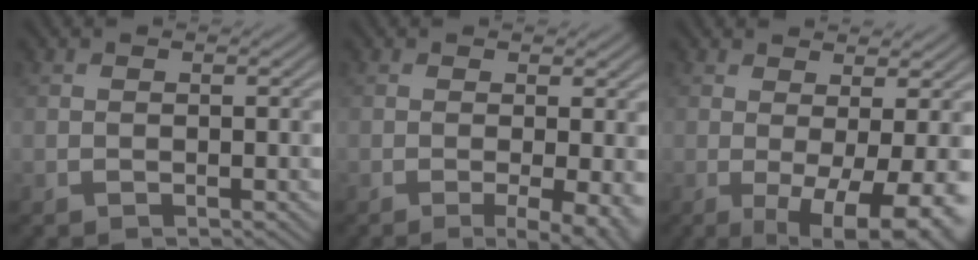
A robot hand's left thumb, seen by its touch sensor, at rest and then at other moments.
{"total": 4.5, "force": [-1.0, 0.9, 4.3], "torque": [-0.068, -0.005, -0.015]}
{"total": 7.9, "force": [-1.2, 2.0, 7.5], "torque": [-0.110, -0.006, -0.010]}